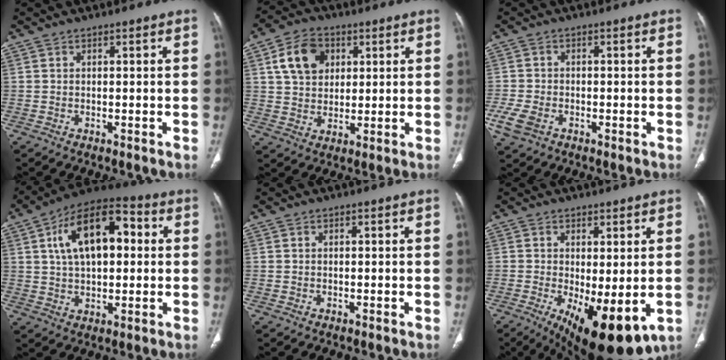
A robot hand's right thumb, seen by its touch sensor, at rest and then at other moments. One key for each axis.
{"total": 10.1, "fx": 3.4, "fy": 7.5, "fz": 5.8, "tx": -0.080, "ty": -0.003, "tz": 0.060}
{"total": 5.2, "fx": -2.1, "fy": 3.5, "fz": 3.2, "tx": -0.077, "ty": 0.005, "tz": -0.037}
{"total": 16.5, "fx": 3.7, "fy": 8.9, "fz": 13.5, "tx": -0.207, "ty": 0.021, "tz": 0.056}
{"total": 0.0}
{"total": 13.6, "fx": -4.0, "fy": 5.1, "fz": 12.0, "tx": -0.179, "ty": -0.026, "tz": -0.043}